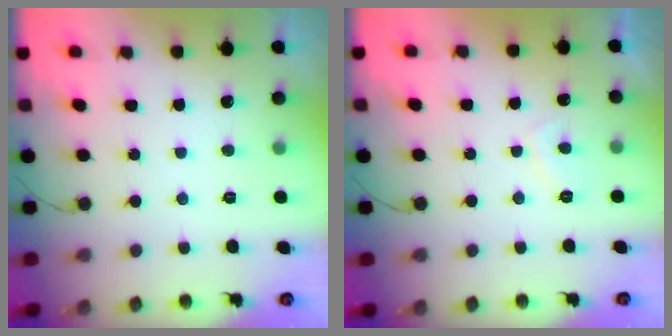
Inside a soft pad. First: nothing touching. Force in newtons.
{"total": 2.9, "press": 2.8, "slide": 0.8}